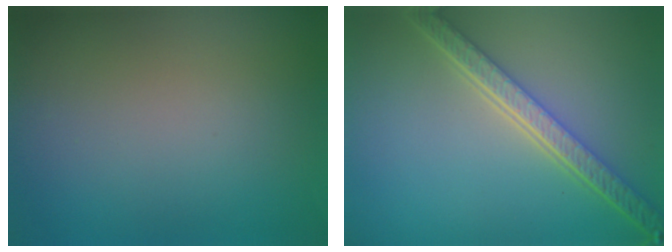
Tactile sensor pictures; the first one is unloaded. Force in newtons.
{"total": 5.5, "press": 4.1, "slide": 3.6}